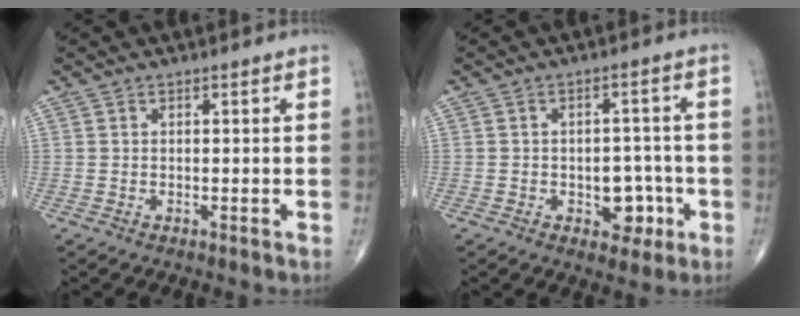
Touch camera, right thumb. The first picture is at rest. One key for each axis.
{"total": 6.3, "fx": -2.1, "fy": 4.3, "fz": 4.1, "tx": -0.019, "ty": 0.020, "tz": -0.023}